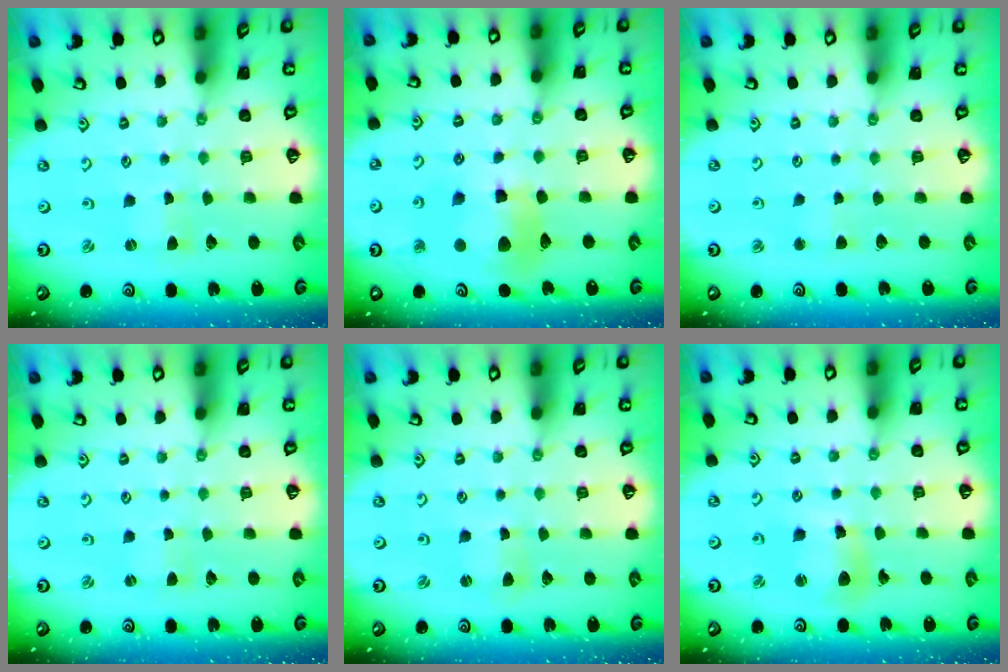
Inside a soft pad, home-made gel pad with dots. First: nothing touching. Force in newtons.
{"total": 12.6, "press": 12.5, "slide": 1.7}
{"total": 2.7, "press": 2.6, "slide": 0.4}
{"total": 0.6, "press": 0.6, "slide": 0.1}
{"total": 1.5, "press": 1.4, "slide": 0.2}
{"total": 8.2, "press": 8.2, "slide": 0.5}